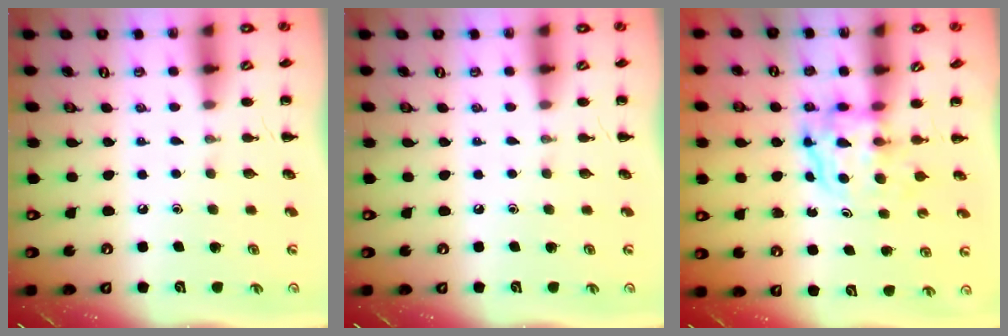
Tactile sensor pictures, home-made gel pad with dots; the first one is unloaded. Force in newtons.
{"total": 0.0}
{"total": 4.0, "press": 4.0, "slide": 0.3}